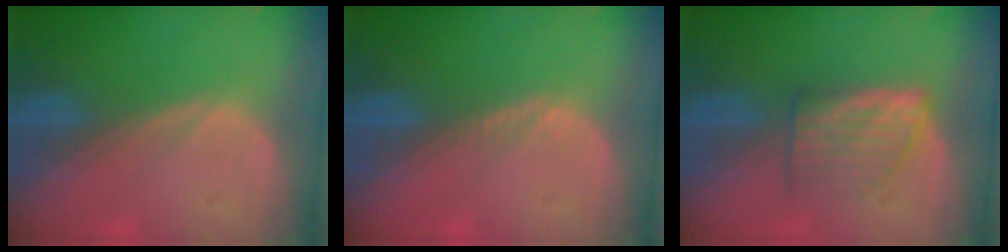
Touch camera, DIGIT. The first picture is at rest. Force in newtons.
{"total": 0.7, "press": 0.6, "slide": 0.4}
{"total": 5.2, "press": 5.2, "slide": 0.3}